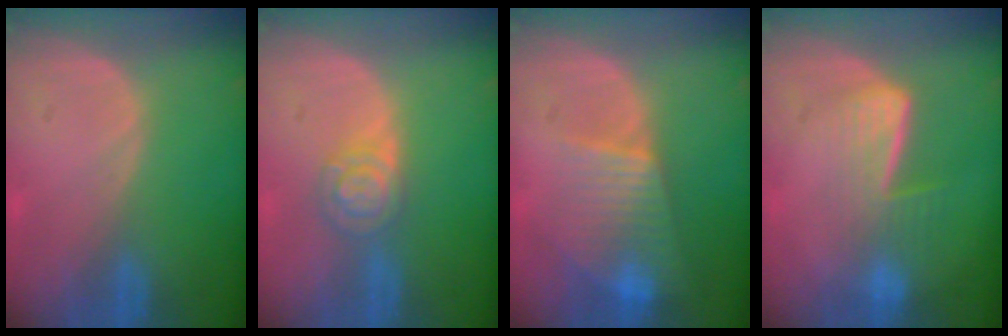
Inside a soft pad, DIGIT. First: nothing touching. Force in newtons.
{"total": 4.5, "press": 4.5, "slide": 0.1}
{"total": 7.8, "press": 7.1, "slide": 3.2}
{"total": 6.9, "press": 5.8, "slide": 3.7}